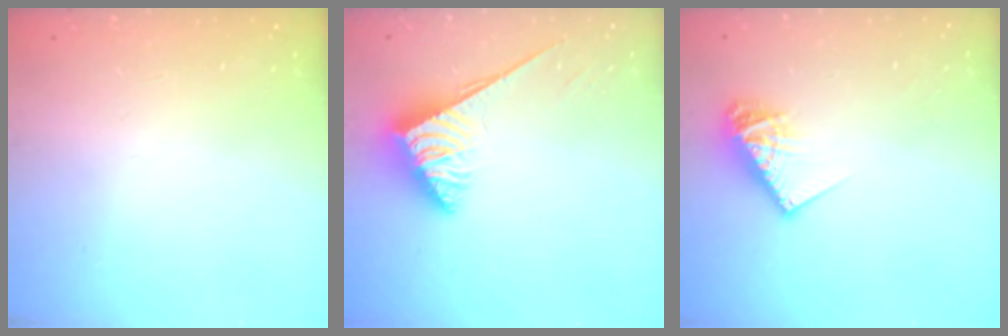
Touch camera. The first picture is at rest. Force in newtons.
{"total": 3.7, "press": 3.6, "slide": 0.6}
{"total": 10.0, "press": 9.9, "slide": 0.8}